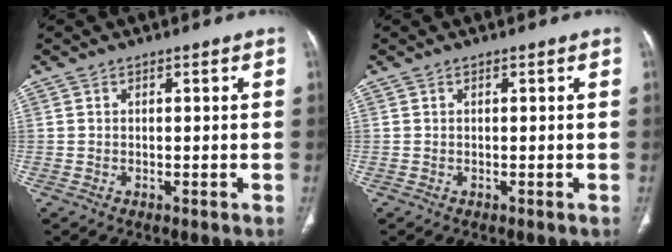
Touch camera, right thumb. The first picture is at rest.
{"total": 0.0}